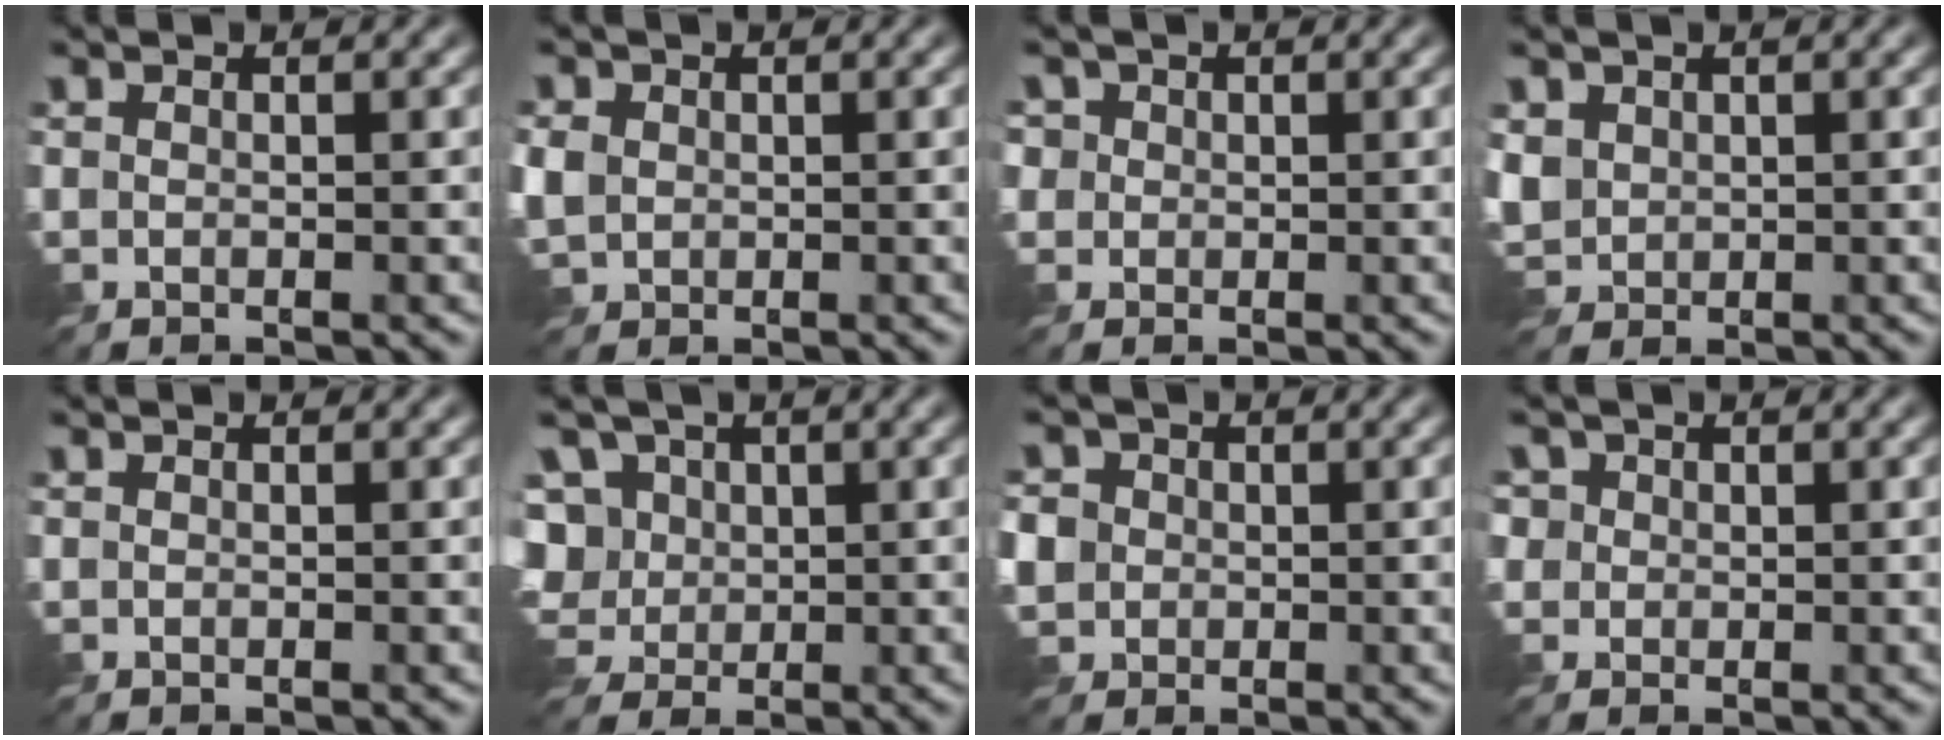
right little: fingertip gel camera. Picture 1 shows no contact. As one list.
[{"total": 2.6, "force": [0.2, 2.4, 1.2], "torque": [-0.037, 0.001, 0.000]}, {"total": 3.9, "force": [1.7, 3.1, 1.5], "torque": [-0.056, 0.004, 0.030]}, {"total": 3.2, "force": [0.8, 2.8, 1.5], "torque": [-0.046, -0.001, 0.014]}, {"total": 0.0}, {"total": 9.5, "force": [1.7, 8.2, 4.5], "torque": [-0.114, 0.032, 0.006]}, {"total": 6.0, "force": [0.8, 5.4, 2.5], "torque": [-0.073, 0.023, 0.003]}, {"total": 4.5, "force": [2.0, 3.6, 1.8], "torque": [-0.066, 0.007, 0.036]}]